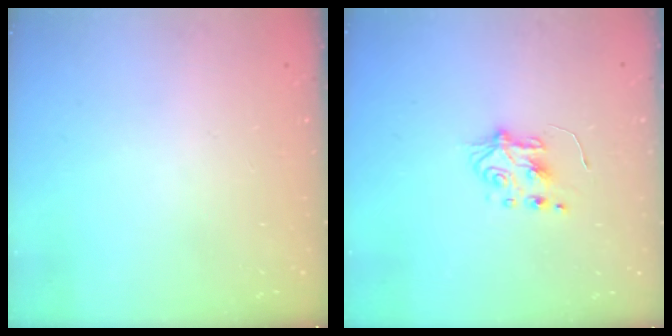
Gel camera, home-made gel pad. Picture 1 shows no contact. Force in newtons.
{"total": 5.8, "press": 5.8, "slide": 0.6}